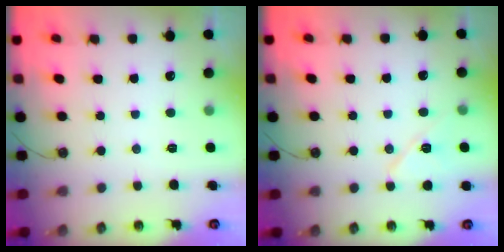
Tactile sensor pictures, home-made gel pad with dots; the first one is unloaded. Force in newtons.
{"total": 8.6, "press": 8.5, "slide": 1.2}